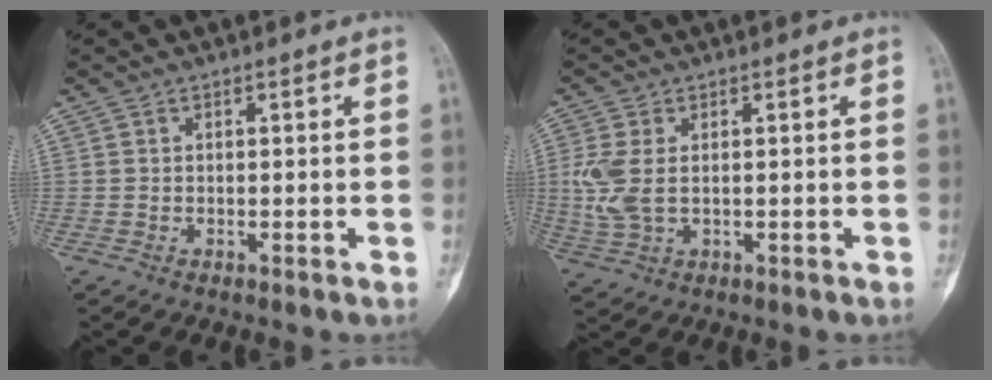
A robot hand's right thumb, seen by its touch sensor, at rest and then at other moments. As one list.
[{"total": 6.3, "force": [0.5, 3.7, 5.1], "torque": [-0.139, 0.000, 0.016]}]